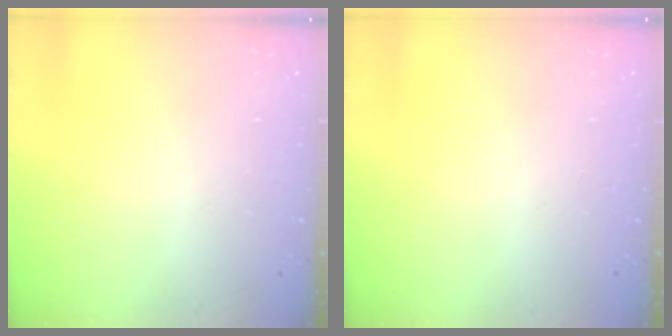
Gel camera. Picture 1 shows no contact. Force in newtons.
{"total": 0.0}